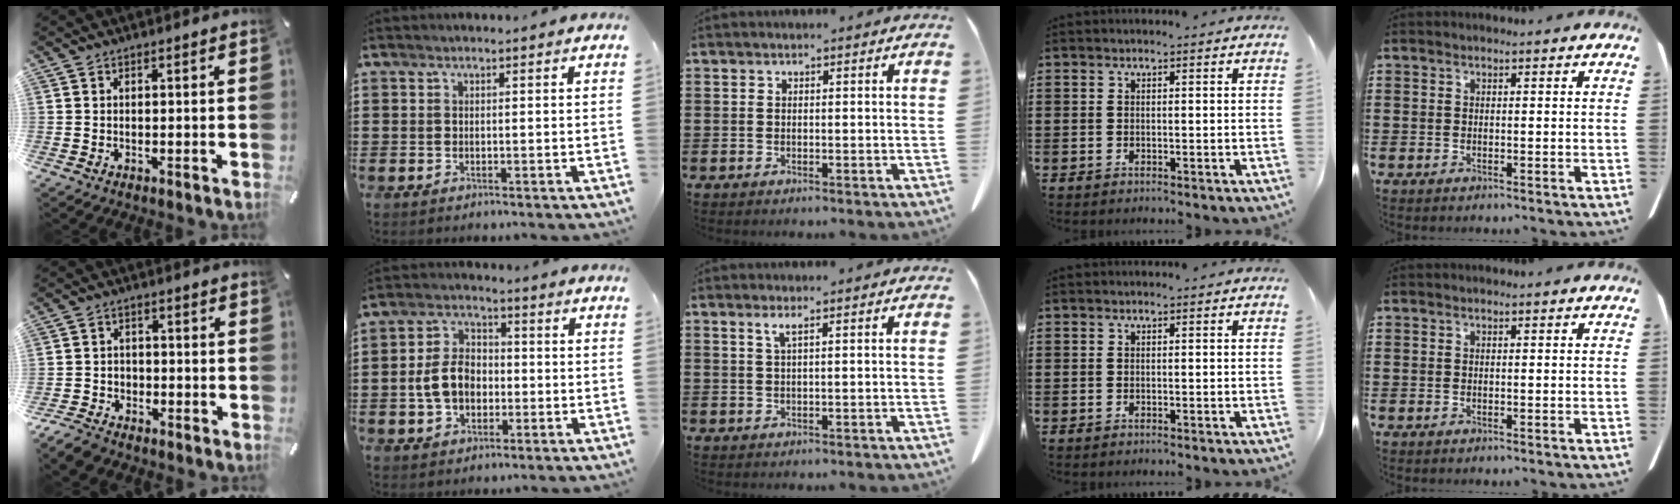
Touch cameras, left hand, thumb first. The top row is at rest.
{"thumb": {"total": 5.0, "force": [-3.6, 3.2, 1.1], "torque": [-0.027, 0.020, -0.071]}, "index": {"total": 7.2, "force": [-1.2, 5.1, 4.9], "torque": [-0.116, 0.008, -0.027]}, "middle": {"total": 1.5, "force": [0.7, -0.1, 1.4], "torque": [-0.028, -0.001, 0.013]}}